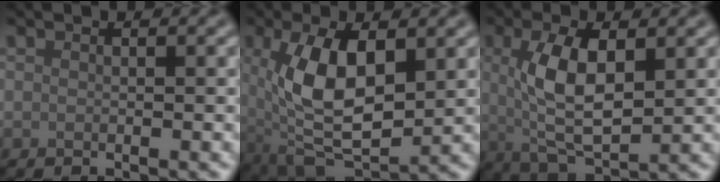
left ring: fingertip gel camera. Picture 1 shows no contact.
{"total": 8.7, "force": [1.0, 4.2, 7.6], "torque": [-0.153, 0.000, 0.019]}
{"total": 6.3, "force": [0.9, 2.6, 5.7], "torque": [-0.118, -0.003, 0.021]}